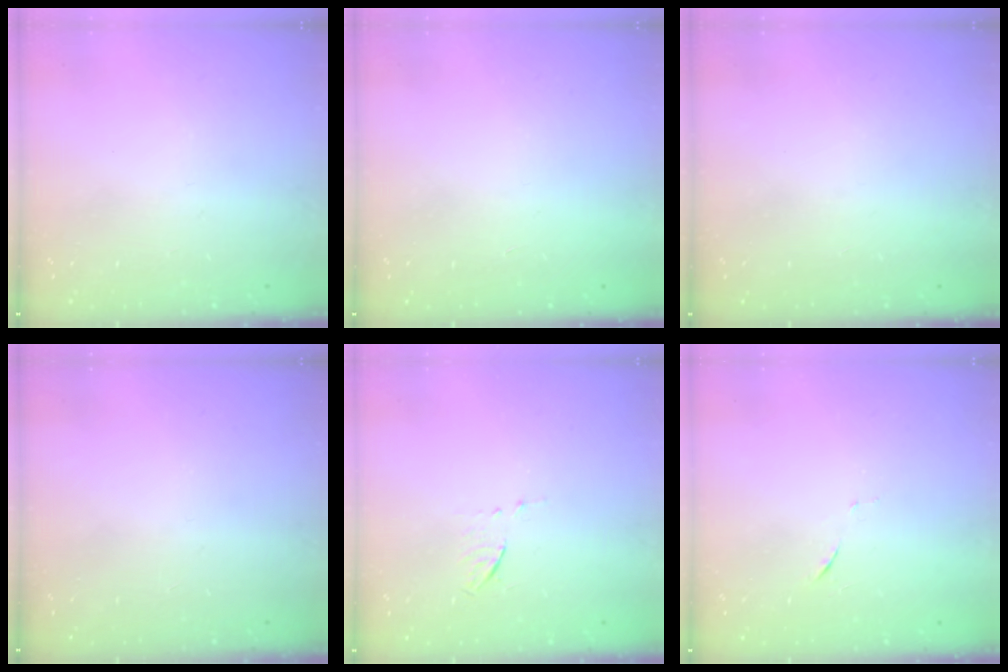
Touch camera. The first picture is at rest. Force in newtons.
{"total": 1.7, "press": 1.7, "slide": 0.1}
{"total": 1.5, "press": 1.5, "slide": 0.1}
{"total": 0.0}
{"total": 4.2, "press": 4.1, "slide": 0.9}
{"total": 6.7, "press": 6.6, "slide": 0.6}